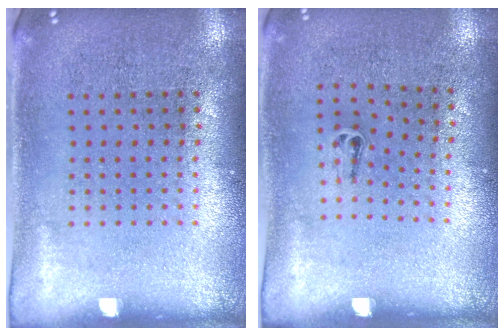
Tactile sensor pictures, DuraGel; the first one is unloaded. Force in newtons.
{"total": 0.5, "press": 0.3, "slide": 0.4}